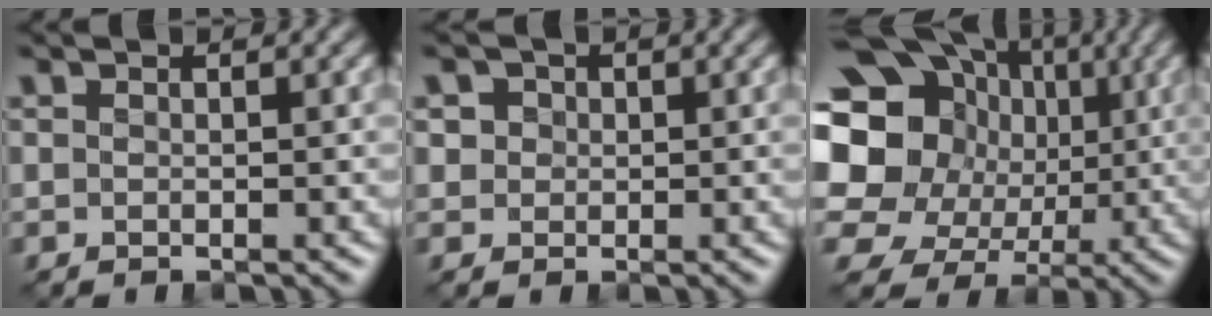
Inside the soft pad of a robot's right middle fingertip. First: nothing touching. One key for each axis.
{"total": 2.1, "fx": 0.9, "fy": 1.8, "fz": 0.8, "tx": -0.016, "ty": 0.006, "tz": 0.016}
{"total": 18.5, "fx": 3.1, "fy": 16.0, "fz": 8.9, "tx": -0.210, "ty": 0.032, "tz": 0.029}